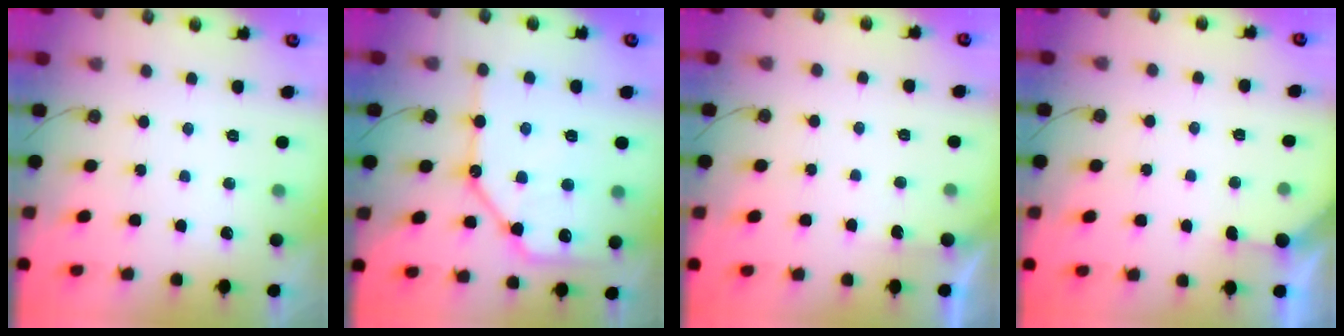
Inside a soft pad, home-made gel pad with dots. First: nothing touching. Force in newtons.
{"total": 15.7, "press": 15.6, "slide": 1.8}
{"total": 1.5, "press": 1.4, "slide": 0.3}
{"total": 2.4, "press": 2.4, "slide": 0.4}